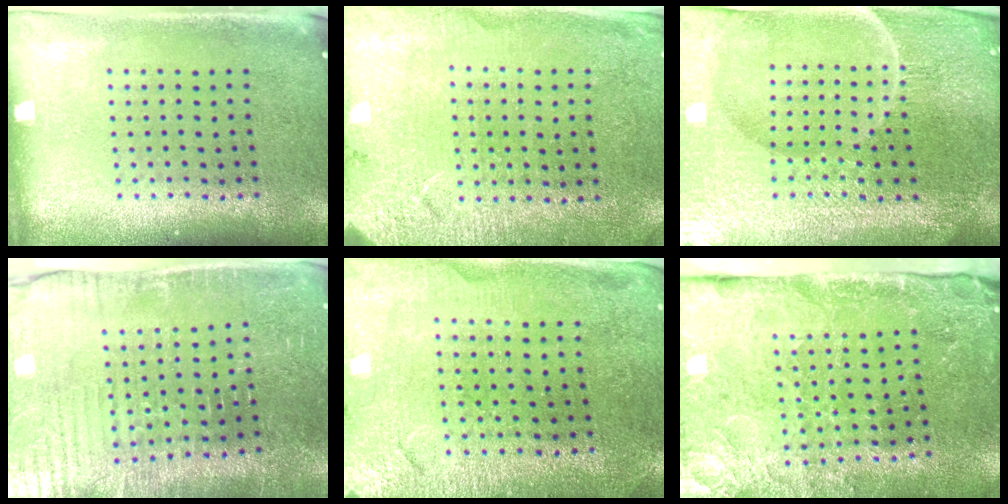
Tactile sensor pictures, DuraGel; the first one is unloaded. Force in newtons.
{"total": 2.5, "press": 2.5, "slide": 0.2}
{"total": 6.1, "press": 5.5, "slide": 2.5}
{"total": 4.3, "press": 4.2, "slide": 0.4}
{"total": 1.0, "press": 0.9, "slide": 0.3}
{"total": 3.3, "press": 3.2, "slide": 0.7}